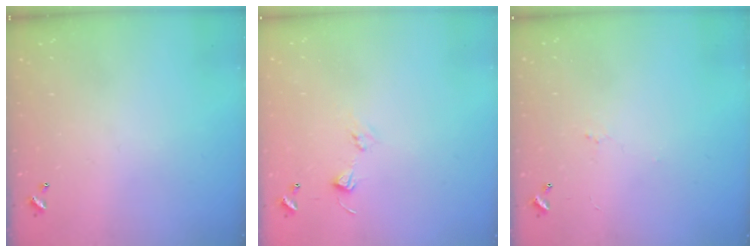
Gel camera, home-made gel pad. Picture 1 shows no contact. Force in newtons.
{"total": 5.0, "press": 5.0, "slide": 0.6}
{"total": 1.9, "press": 1.8, "slide": 0.6}